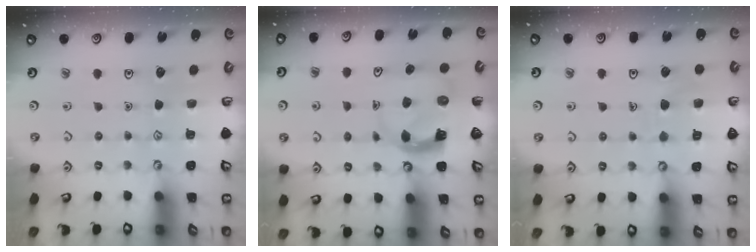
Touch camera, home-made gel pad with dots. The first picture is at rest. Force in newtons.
{"total": 4.2, "press": 4.2, "slide": 0.2}
{"total": 6.2, "press": 6.1, "slide": 0.7}